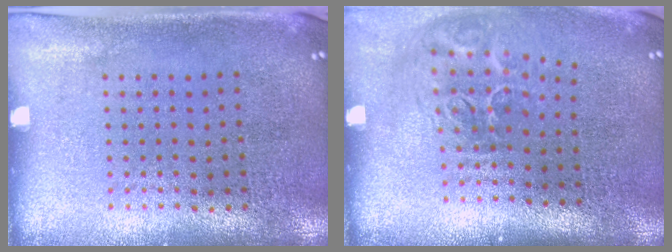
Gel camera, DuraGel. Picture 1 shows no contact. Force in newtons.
{"total": 2.0, "press": 1.2, "slide": 1.6}